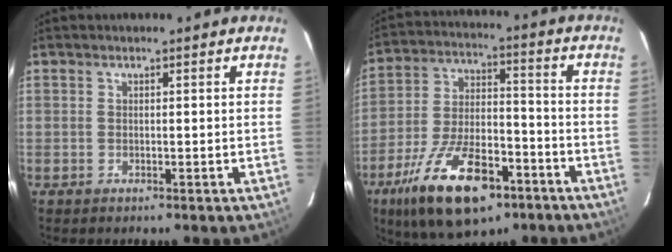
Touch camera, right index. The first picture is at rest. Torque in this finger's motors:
{"motor_torque": [1.39, -0.75, 0.79, 0.20]}